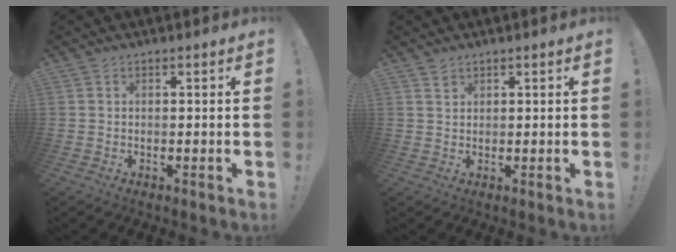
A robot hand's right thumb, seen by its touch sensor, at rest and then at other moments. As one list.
[{"total": 1.4, "force": [1.2, 0.7, 0.4], "torque": [0.003, -0.009, 0.020]}]